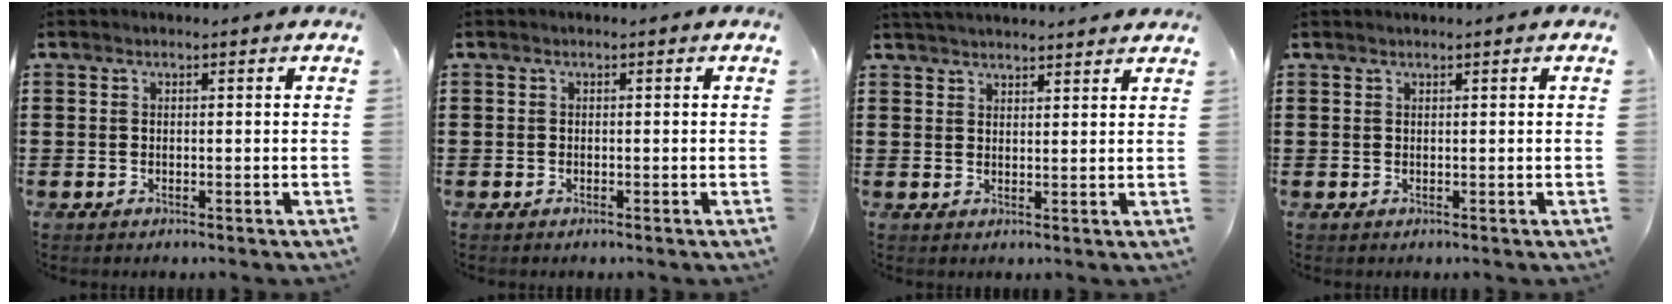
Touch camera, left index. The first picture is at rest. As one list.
[{"total": 0.0}, {"total": 2.6, "force": [2.6, -0.2, 0.1], "torque": [-0.009, -0.004, 0.049]}, {"total": 0.5, "force": [0.4, -0.1, 0.2], "torque": [-0.005, -0.003, 0.009]}]